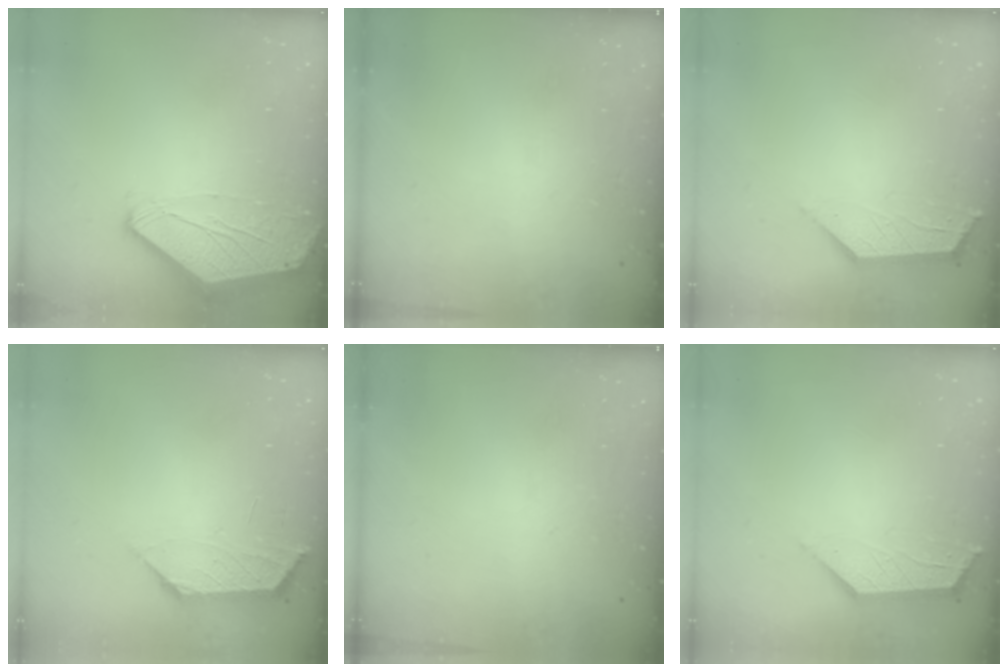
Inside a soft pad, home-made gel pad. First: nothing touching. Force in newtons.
{"total": 0.0}
{"total": 2.7, "press": 2.7, "slide": 0.5}
{"total": 1.4, "press": 1.3, "slide": 0.4}
{"total": 0.0}
{"total": 2.7, "press": 2.7, "slide": 0.5}